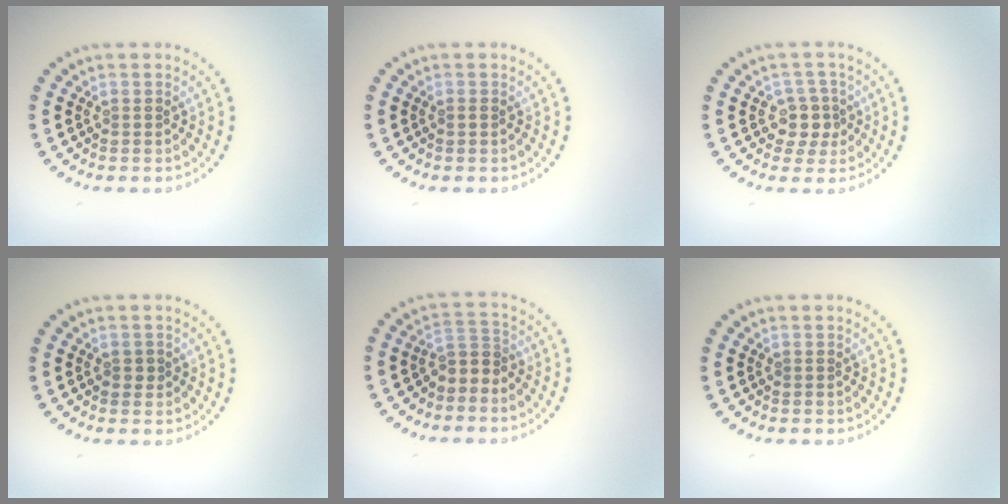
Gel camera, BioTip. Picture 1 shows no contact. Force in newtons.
{"total": 0.5, "press": 0.5, "slide": 0.1}
{"total": 2.4, "press": 2.1, "slide": 1.2}
{"total": 1.1, "press": 1.1, "slide": 0.2}
{"total": 2.0, "press": 1.5, "slide": 1.4}
{"total": 0.0}